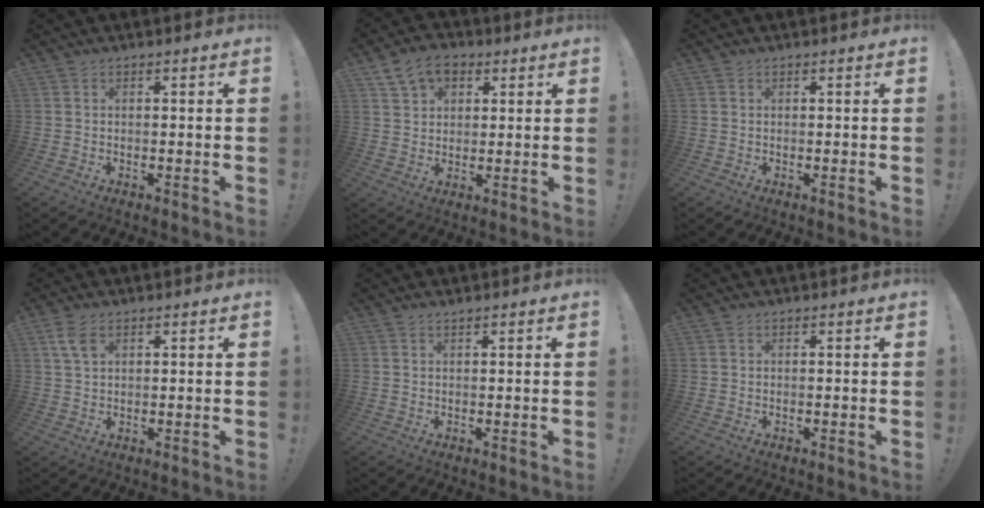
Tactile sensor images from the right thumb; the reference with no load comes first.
{"total": 9.0, "force": [4.7, 6.4, 4.3], "torque": [-0.070, -0.011, 0.091]}
{"total": 0.0}
{"total": 4.8, "force": [2.2, 2.5, 3.4], "torque": [-0.065, 0.000, 0.044]}
{"total": 0.7, "force": [0.6, -0.2, 0.3], "torque": [-0.004, -0.001, 0.011]}
{"total": 0.0}